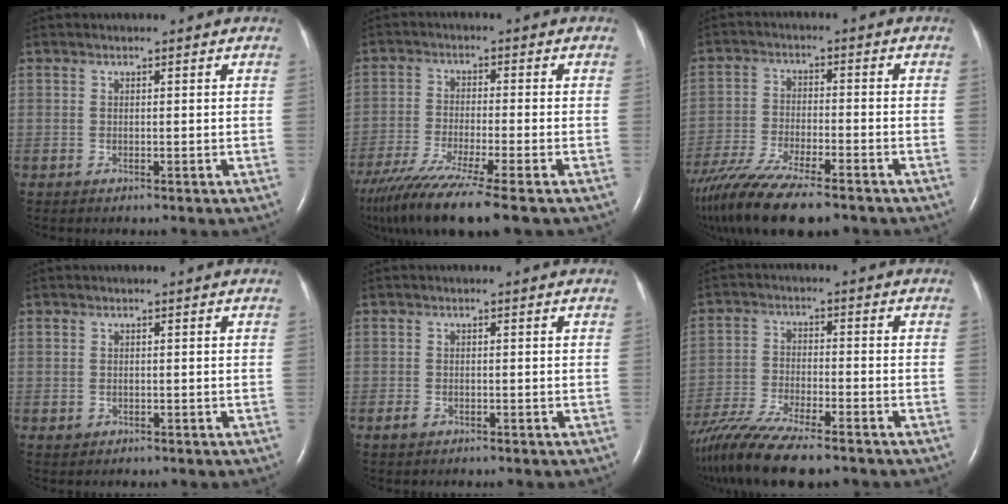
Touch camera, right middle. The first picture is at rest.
{"total": 13.6, "force": [-10.1, -0.1, 9.2], "torque": [-0.175, -0.045, -0.172]}
{"total": 17.1, "force": [-13.3, 3.4, 10.2], "torque": [-0.216, -0.042, -0.226]}
{"total": 0.8, "force": [-0.3, 0.7, 0.2], "torque": [-0.003, 0.002, -0.001]}
{"total": 1.3, "force": [-0.8, 0.8, 0.6], "torque": [-0.015, 0.001, -0.011]}
{"total": 16.4, "force": [-13.2, 2.7, 9.2], "torque": [-0.202, -0.038, -0.228]}